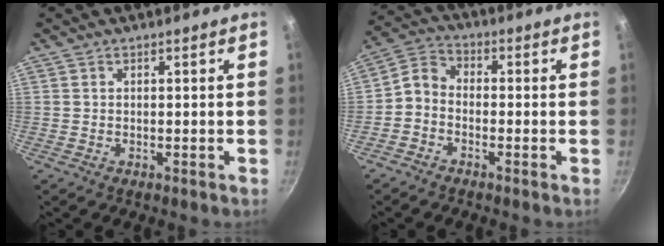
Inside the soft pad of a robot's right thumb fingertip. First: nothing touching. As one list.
[{"total": 4.8, "force": [-2.0, 3.4, 2.6], "torque": [-0.052, 0.037, -0.056]}]